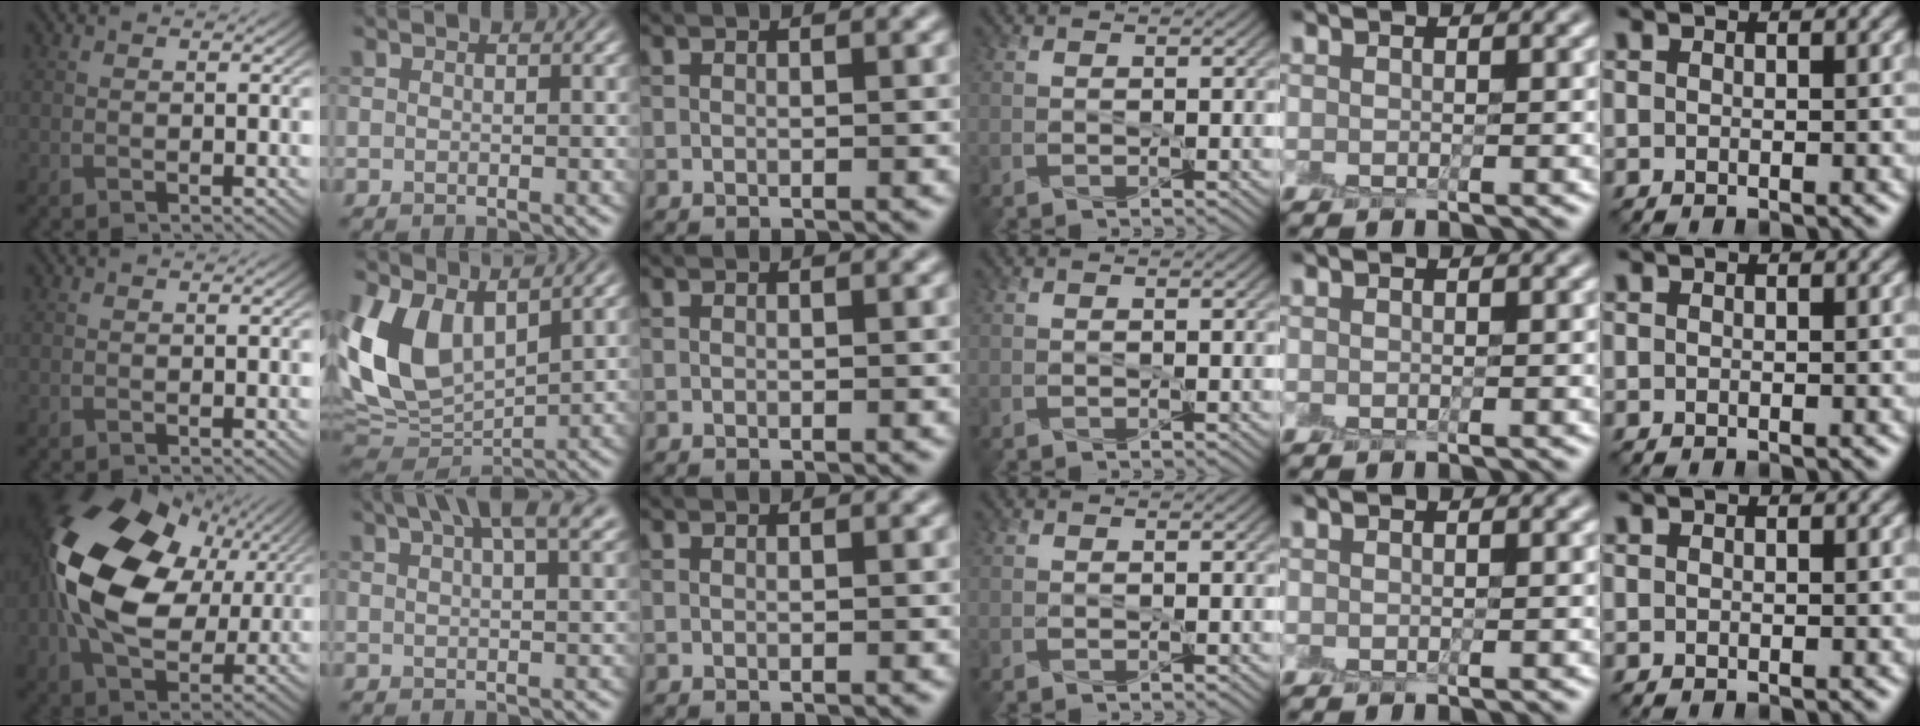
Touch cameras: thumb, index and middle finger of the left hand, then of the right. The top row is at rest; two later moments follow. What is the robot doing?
{"motion": "peel", "object": "small bumper sticker"}